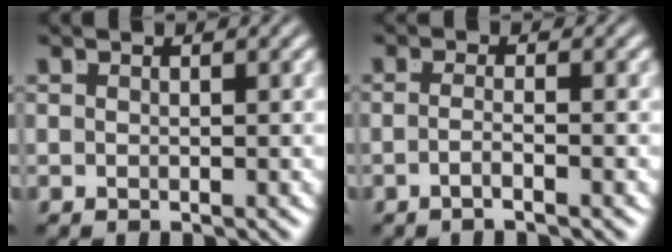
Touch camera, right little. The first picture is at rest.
{"total": 2.2, "force": [-1.5, -0.9, 1.4], "torque": [-0.028, -0.013, -0.022]}